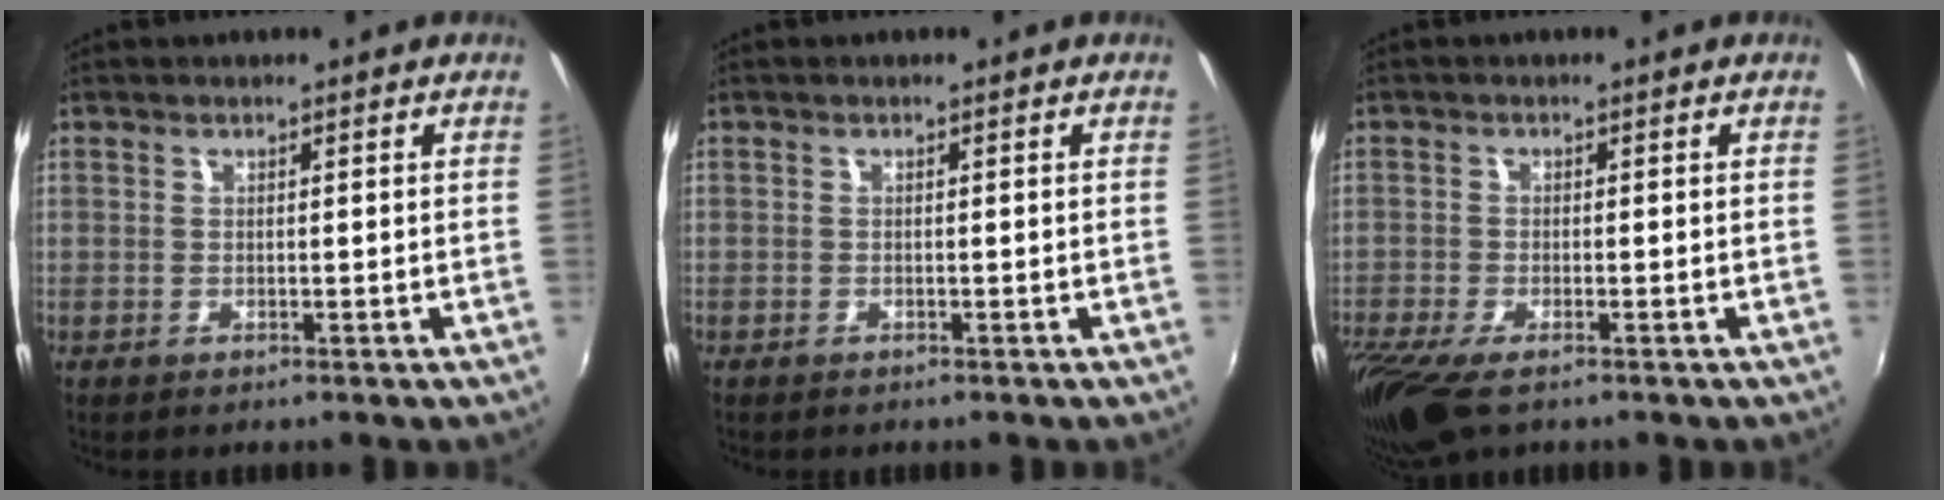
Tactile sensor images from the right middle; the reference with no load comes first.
{"total": 0.7, "force": [-0.6, 0.3, 0.0], "torque": [-0.002, 0.000, -0.011]}
{"total": 10.0, "force": [-6.9, 3.2, 6.5], "torque": [-0.155, -0.048, -0.132]}